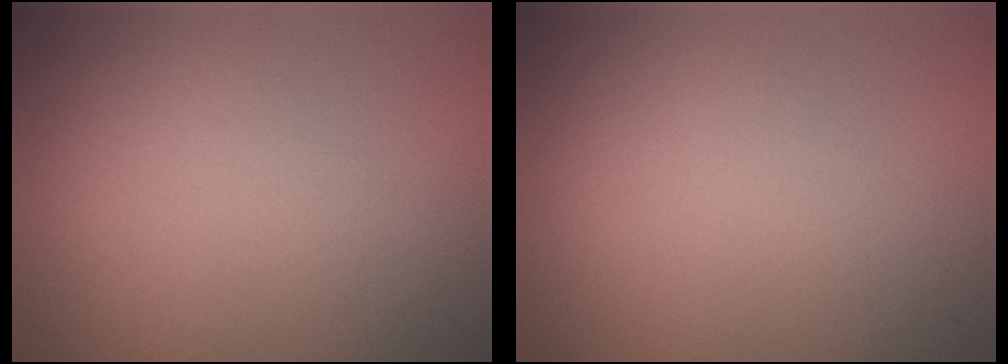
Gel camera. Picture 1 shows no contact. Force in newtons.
{"total": 0.0}